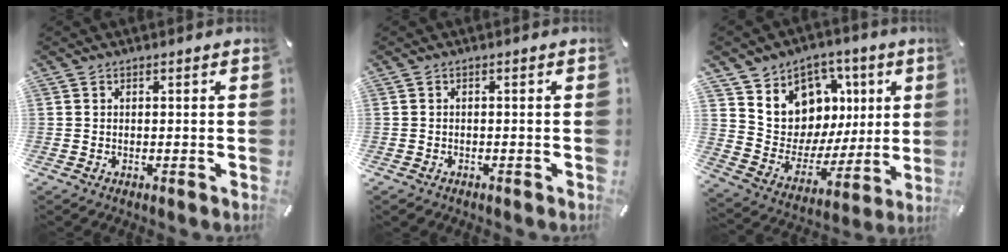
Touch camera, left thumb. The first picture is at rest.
{"total": 0.8, "force": [-0.6, 0.5, 0.2], "torque": [-0.004, 0.001, -0.013]}
{"total": 10.9, "force": [3.7, 10.1, 1.6], "torque": [-0.023, -0.052, 0.079]}